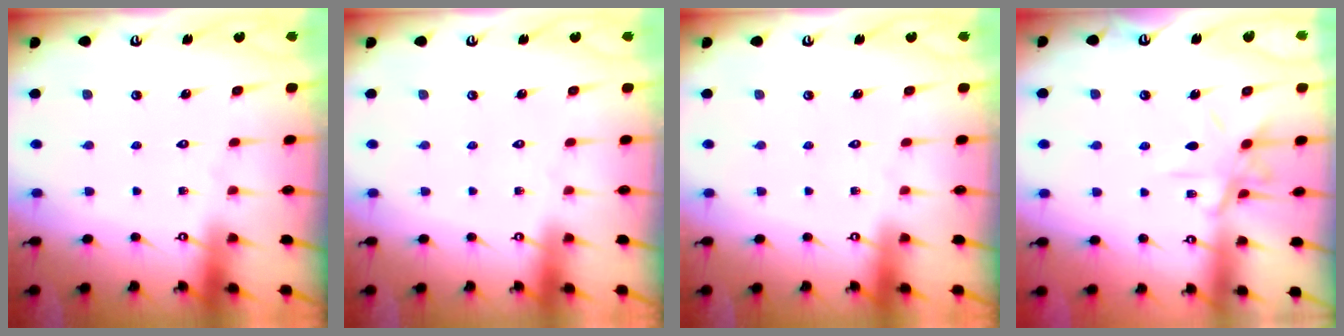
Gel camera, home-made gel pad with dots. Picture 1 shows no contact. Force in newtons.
{"total": 0.0}
{"total": 0.0}
{"total": 8.5, "press": 8.5, "slide": 0.6}